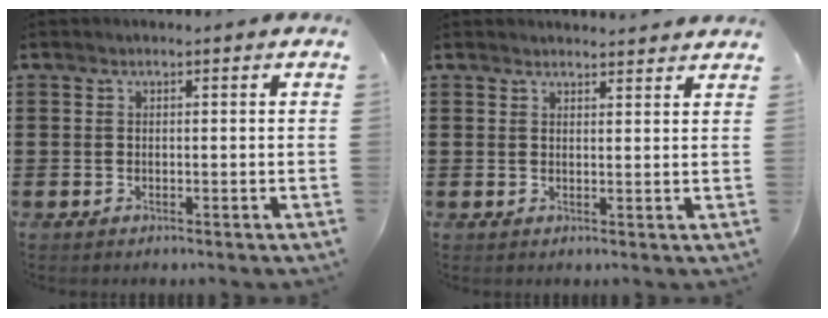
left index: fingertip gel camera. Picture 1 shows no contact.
{"total": 1.8, "force": [1.8, 0.1, 0.0], "torque": [-0.006, -0.002, 0.035]}